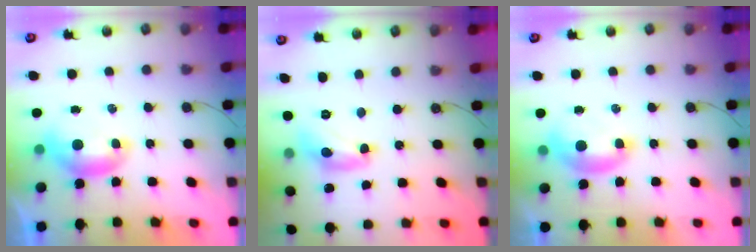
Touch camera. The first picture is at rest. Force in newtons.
{"total": 9.8, "press": 9.8, "slide": 0.7}
{"total": 1.7, "press": 1.6, "slide": 0.7}